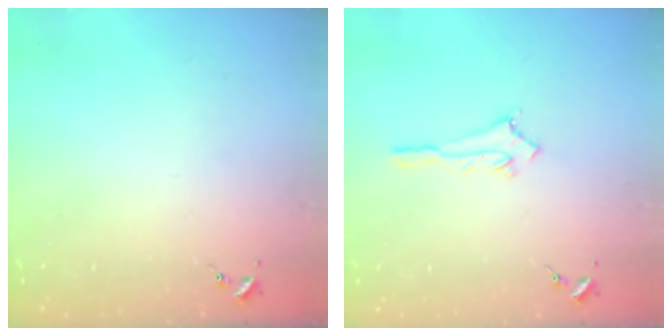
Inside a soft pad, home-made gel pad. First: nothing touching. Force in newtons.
{"total": 2.9, "press": 2.8, "slide": 0.4}